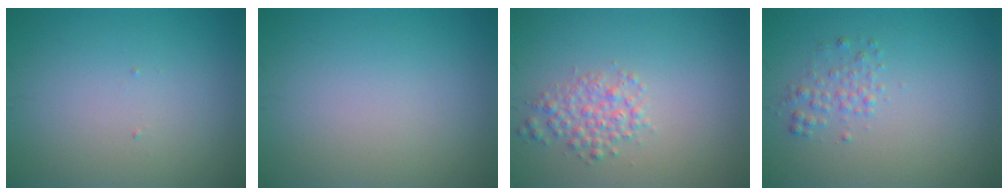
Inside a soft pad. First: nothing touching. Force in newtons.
{"total": 0.0}
{"total": 2.4, "press": 2.4, "slide": 0.1}
{"total": 1.5, "press": 1.5, "slide": 0.1}